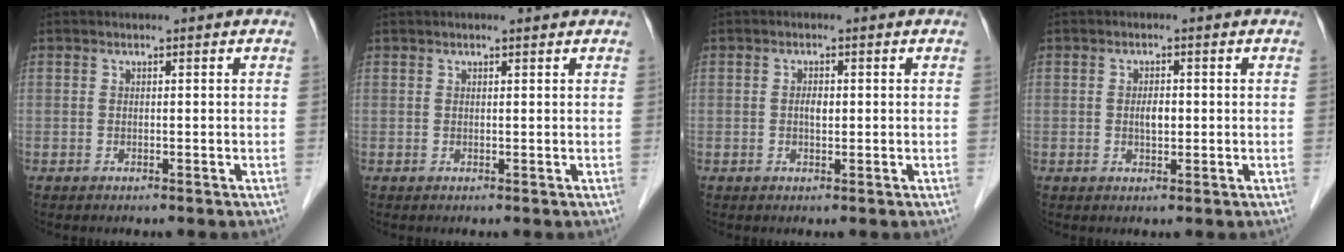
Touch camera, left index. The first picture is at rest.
{"total": 1.5, "force": [1.2, 0.3, 0.8], "torque": [-0.014, 0.013, 0.017]}
{"total": 1.5, "force": [0.1, 0.7, 1.3], "torque": [-0.024, 0.001, 0.001]}
{"total": 2.1, "force": [0.0, 1.0, 1.8], "torque": [-0.033, 0.001, 0.000]}